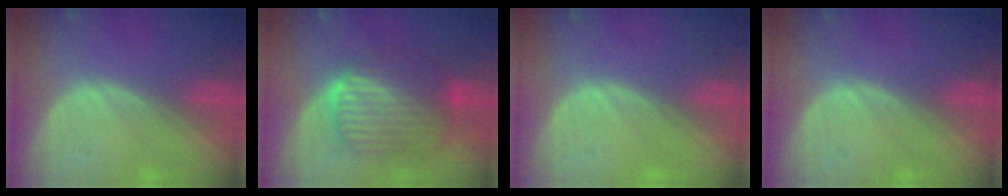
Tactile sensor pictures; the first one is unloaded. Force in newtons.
{"total": 10.2, "press": 10.2, "slide": 0.8}
{"total": 0.5, "press": 0.1, "slide": 0.5}
{"total": 0.0}